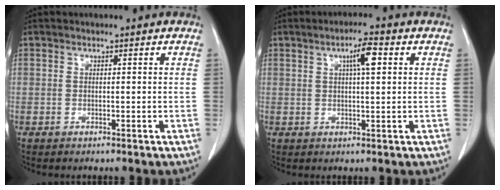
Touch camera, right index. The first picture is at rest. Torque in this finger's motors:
{"motor_torque": [0.49, 0.18, 0.11, 0.04]}